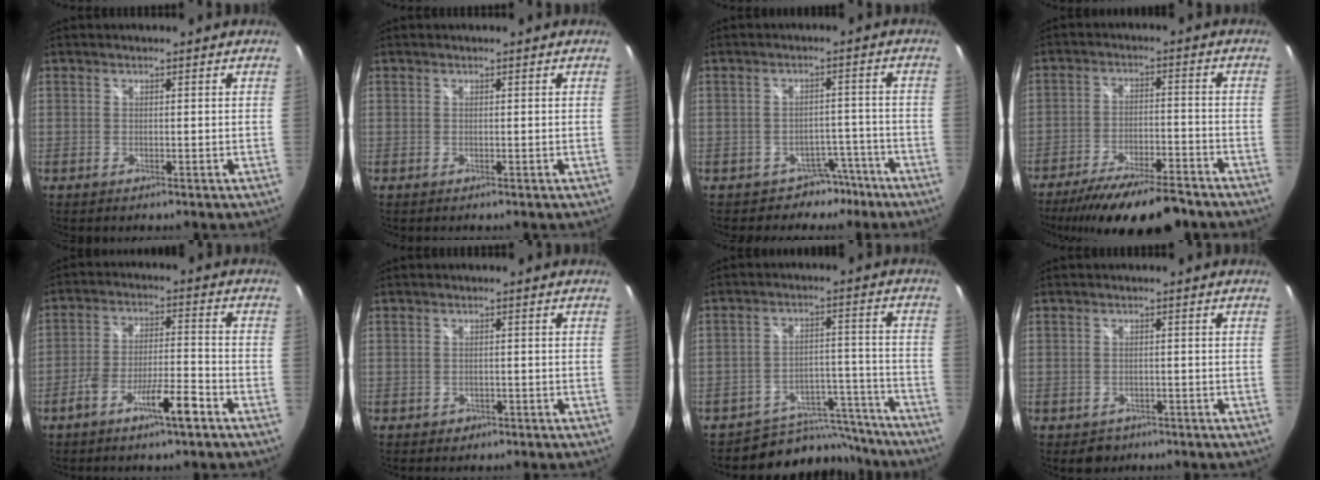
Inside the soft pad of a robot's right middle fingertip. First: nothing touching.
{"total": 0.0}
{"total": 5.3, "force": [-3.9, 3.6, 0.3], "torque": [0.000, 0.033, -0.048]}
{"total": 16.3, "force": [-13.6, 3.3, 8.3], "torque": [-0.162, -0.025, -0.208]}
{"total": 8.1, "force": [-5.1, 1.1, 6.2], "torque": [-0.124, 0.004, -0.086]}
{"total": 1.9, "force": [-1.0, 1.5, 0.5], "torque": [-0.011, -0.003, -0.012]}
{"total": 12.8, "force": [-11.8, 5.0, 0.7], "torque": [-0.009, 0.044, -0.159]}
{"total": 3.2, "force": [-1.9, 2.5, 0.8], "torque": [-0.022, -0.005, -0.023]}